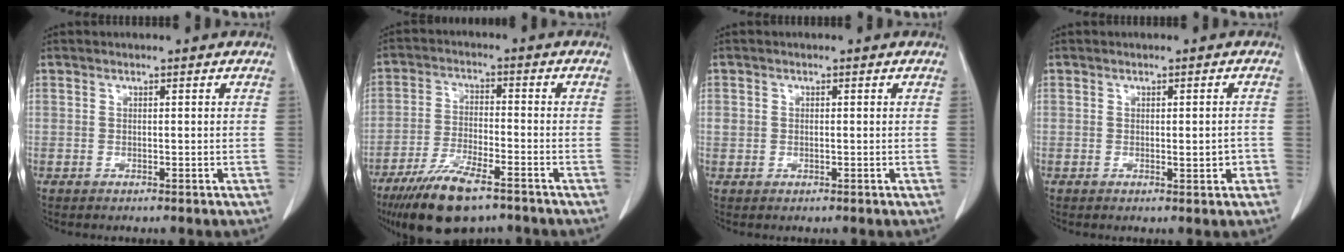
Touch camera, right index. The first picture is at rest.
{"total": 11.4, "force": [-8.0, 3.0, 7.6], "torque": [-0.140, -0.021, -0.141]}
{"total": 1.5, "force": [0.1, 1.2, 0.9], "torque": [-0.020, 0.011, 0.005]}
{"total": 2.1, "force": [-0.4, 0.8, 1.9], "torque": [-0.025, 0.000, -0.001]}